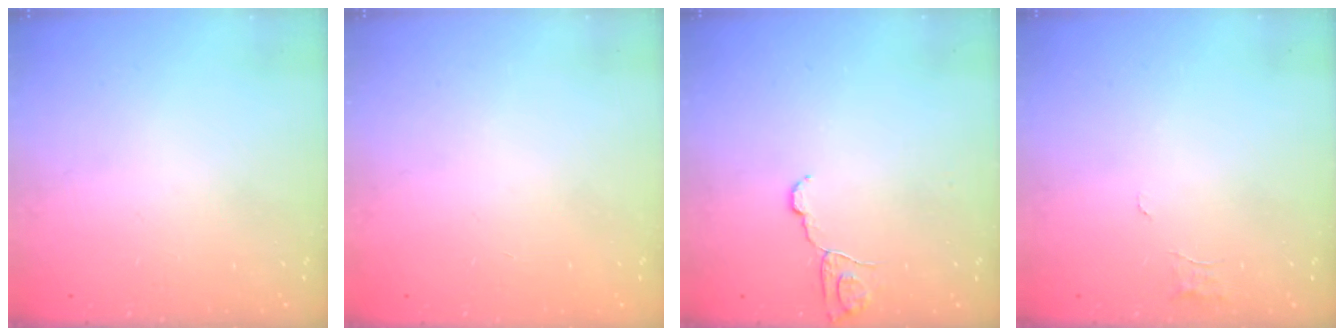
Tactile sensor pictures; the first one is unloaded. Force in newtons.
{"total": 0.0}
{"total": 6.6, "press": 6.6, "slide": 0.5}
{"total": 3.7, "press": 3.7, "slide": 0.3}